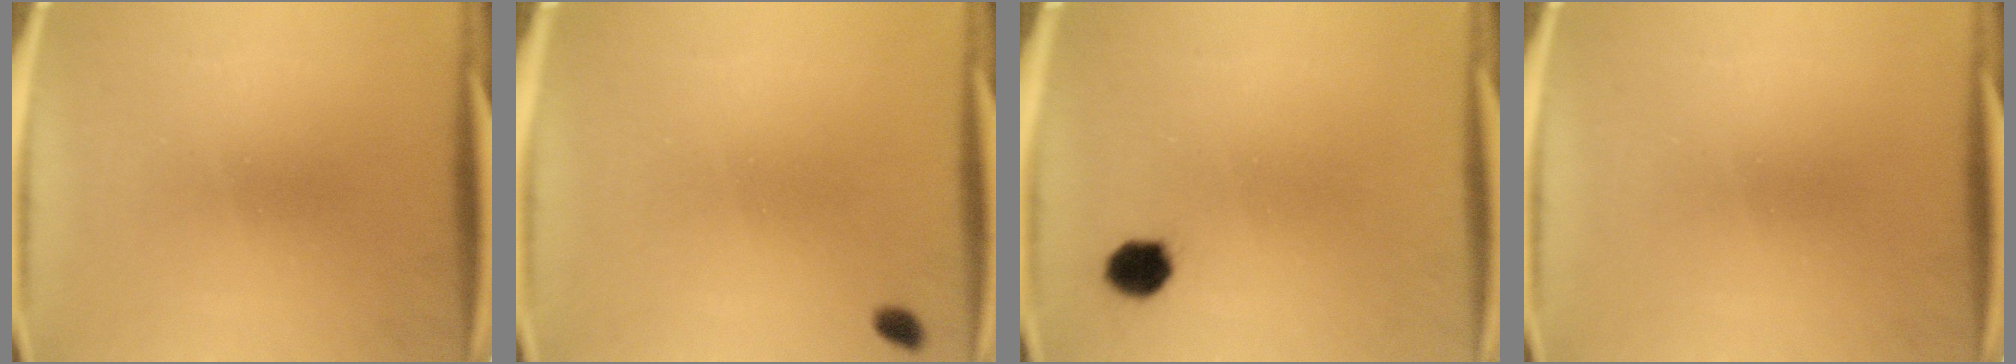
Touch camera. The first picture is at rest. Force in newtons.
{"total": 1.2}
{"total": 4.3}
{"total": 0.0}